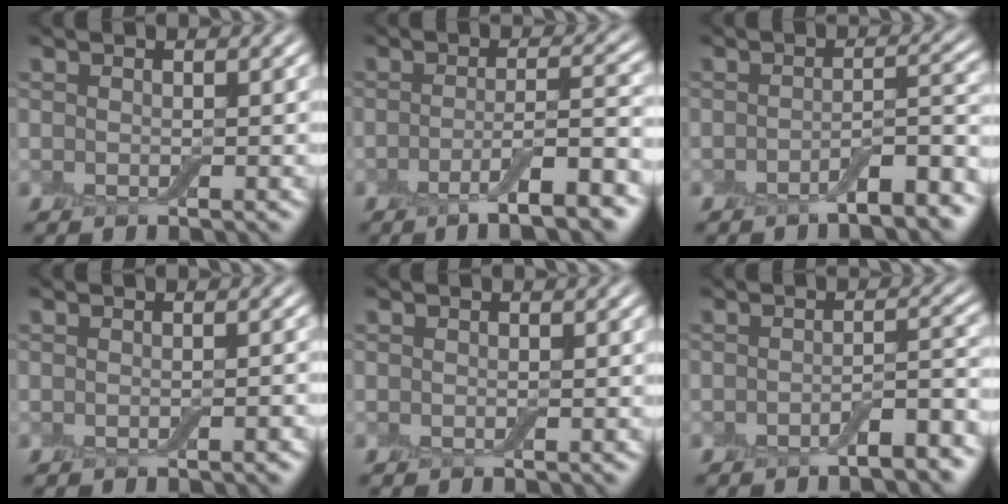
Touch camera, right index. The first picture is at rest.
{"total": 6.2, "force": [-3.1, 1.2, 5.2], "torque": [-0.076, 0.007, -0.057]}
{"total": 4.4, "force": [-2.7, 1.0, 3.4], "torque": [-0.048, 0.008, -0.046]}
{"total": 0.8, "force": [-0.3, 0.1, 0.7], "torque": [-0.009, 0.003, -0.004]}
{"total": 0.0}
{"total": 3.5, "force": [-2.1, 0.8, 2.7], "torque": [-0.041, 0.007, -0.039]}